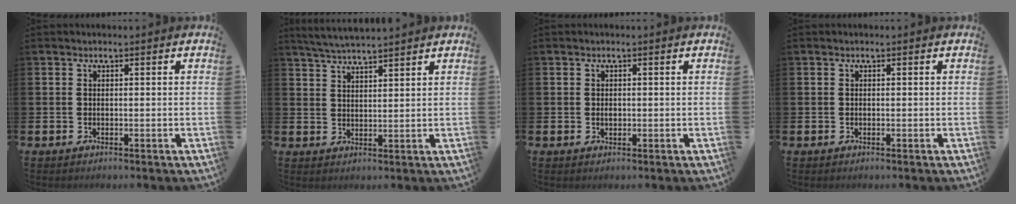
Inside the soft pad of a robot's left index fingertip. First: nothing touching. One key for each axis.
{"total": 4.2, "fx": 4.1, "fy": -0.2, "fz": 0.8, "tx": -0.030, "ty": -0.013, "tz": 0.074}
{"total": 0.9, "fx": 0.0, "fy": 0.6, "fz": 0.6, "tx": -0.009, "ty": 0.003, "tz": -0.002}
{"total": 0.0}